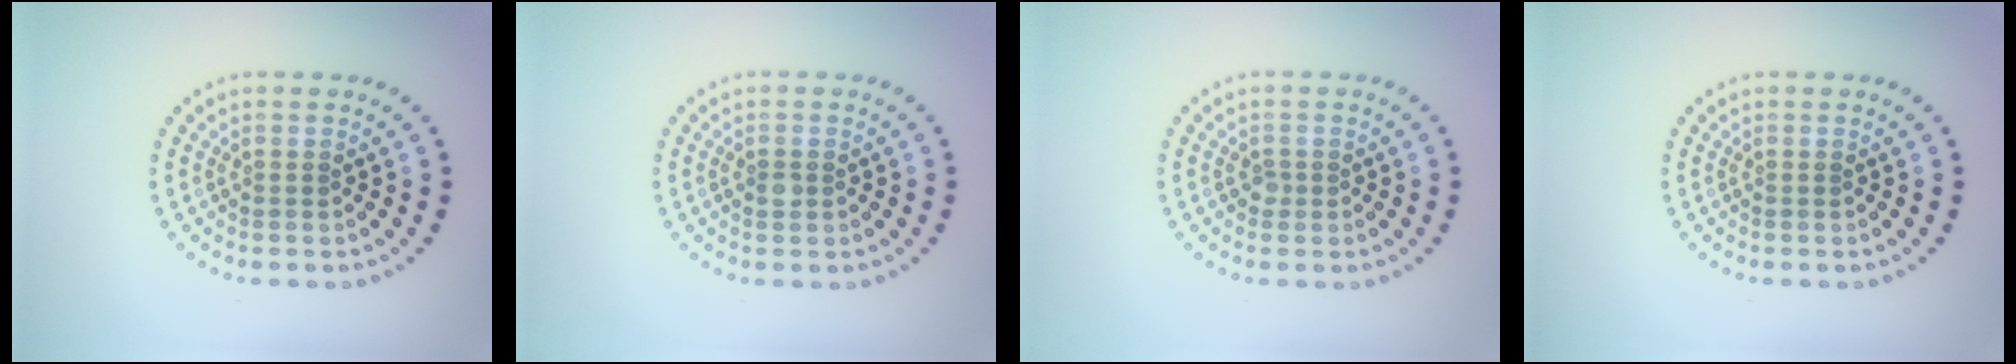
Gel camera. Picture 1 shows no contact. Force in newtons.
{"total": 0.9, "press": 0.9, "slide": 0.1}
{"total": 0.8, "press": 0.6, "slide": 0.5}
{"total": 0.0}